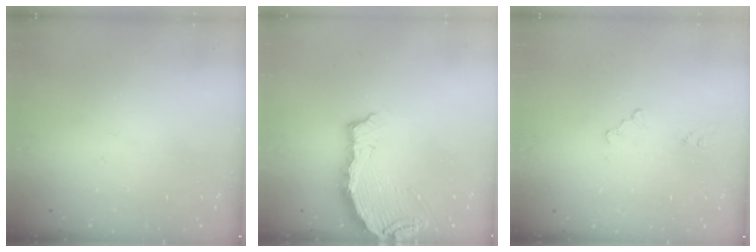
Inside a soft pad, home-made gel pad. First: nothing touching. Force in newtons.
{"total": 5.8, "press": 5.8, "slide": 0.5}
{"total": 0.0}